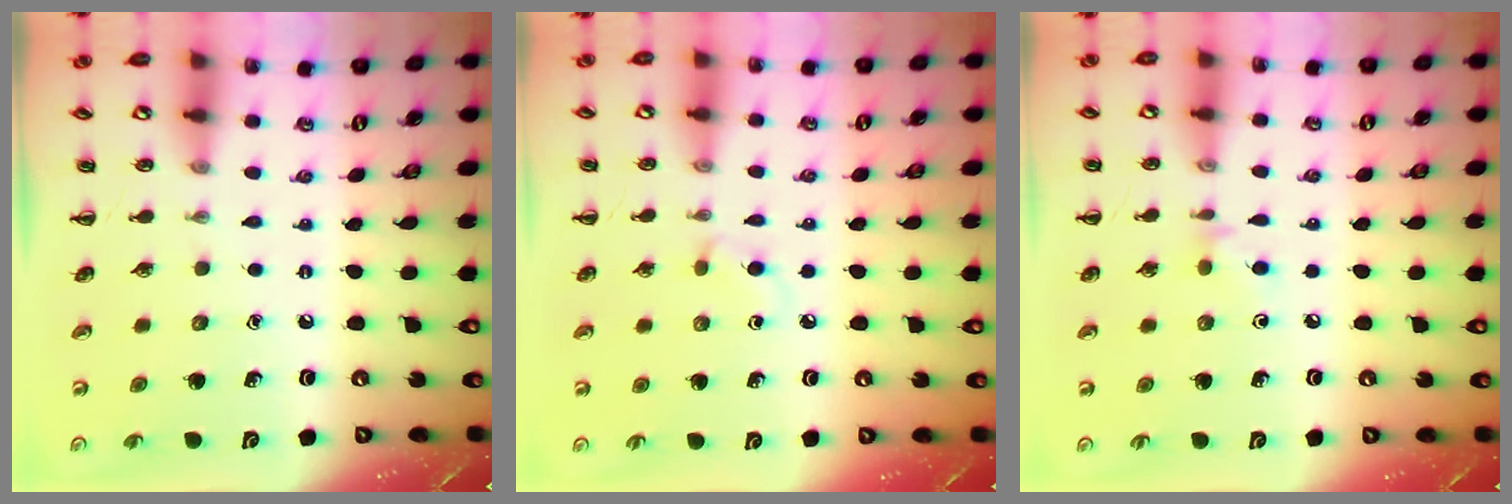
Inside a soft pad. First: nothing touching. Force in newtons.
{"total": 1.9, "press": 1.6, "slide": 1.0}
{"total": 3.7, "press": 3.4, "slide": 1.5}